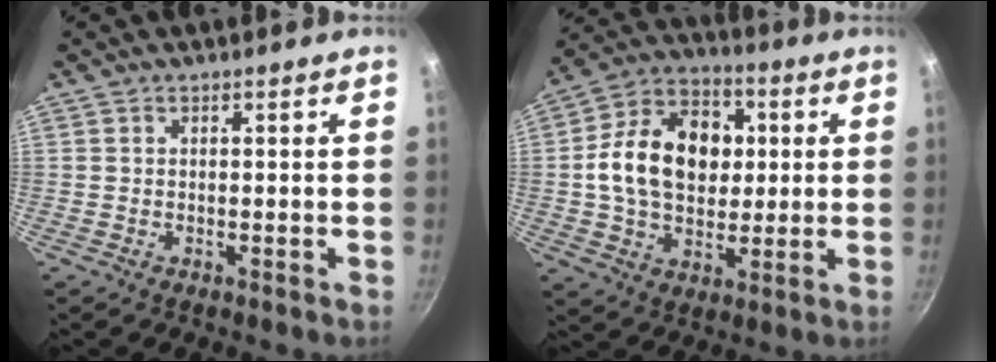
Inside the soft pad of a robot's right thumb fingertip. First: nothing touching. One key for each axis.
{"total": 18.5, "fx": 2.0, "fy": 13.4, "fz": 12.6, "tx": -0.176, "ty": 0.021, "tz": 0.022}